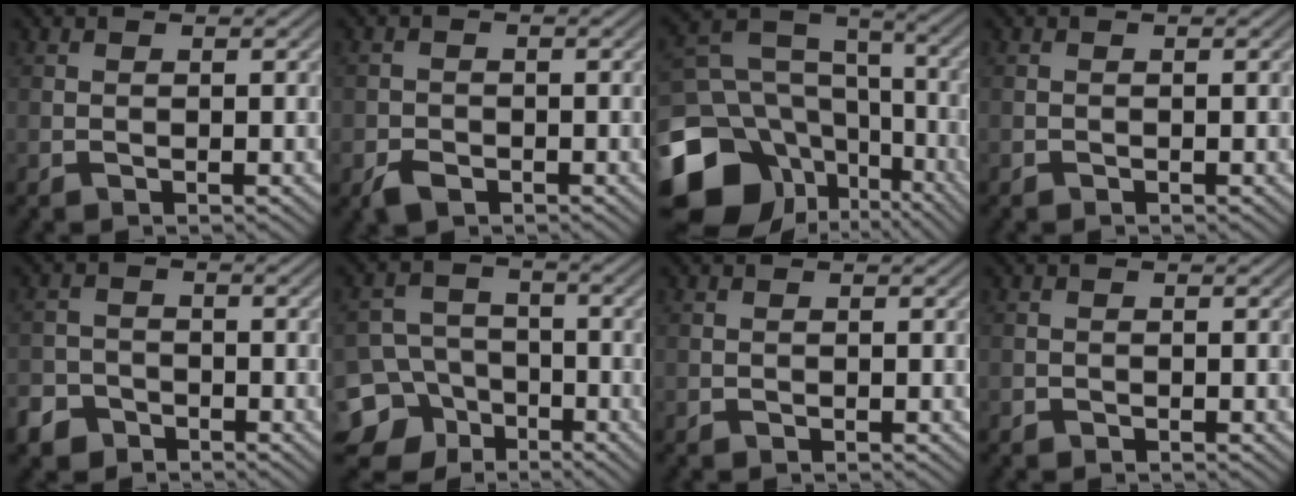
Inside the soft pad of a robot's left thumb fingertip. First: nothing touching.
{"total": 2.5, "force": [-1.4, 1.7, 1.0], "torque": [-0.018, -0.006, -0.033]}
{"total": 19.0, "force": [-8.4, 14.7, 8.7], "torque": [-0.236, -0.031, -0.127]}
{"total": 0.0}
{"total": 4.1, "force": [-2.9, 2.6, 1.0], "torque": [-0.020, 0.000, -0.059]}
{"total": 11.1, "force": [-5.7, 9.1, 2.7], "torque": [-0.080, -0.027, -0.110]}
{"total": 0.0}
{"total": 0.6, "force": [-0.4, 0.4, 0.0], "torque": [0.002, -0.002, -0.007]}